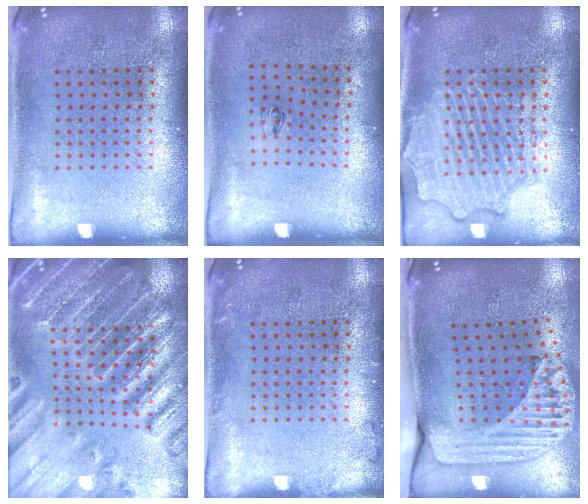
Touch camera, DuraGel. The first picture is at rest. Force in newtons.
{"total": 0.6, "press": 0.2, "slide": 0.5}
{"total": 3.9, "press": 3.9, "slide": 0.5}
{"total": 4.0, "press": 3.8, "slide": 1.2}
{"total": 0.9, "press": 0.8, "slide": 0.2}
{"total": 2.4, "press": 1.7, "slide": 1.6}